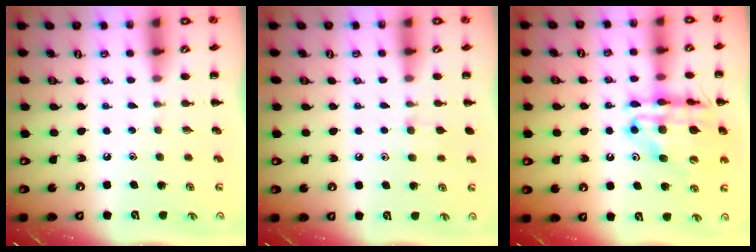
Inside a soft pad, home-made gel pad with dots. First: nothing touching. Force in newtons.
{"total": 6.2, "press": 5.8, "slide": 2.2}
{"total": 19.3, "press": 18.8, "slide": 4.2}